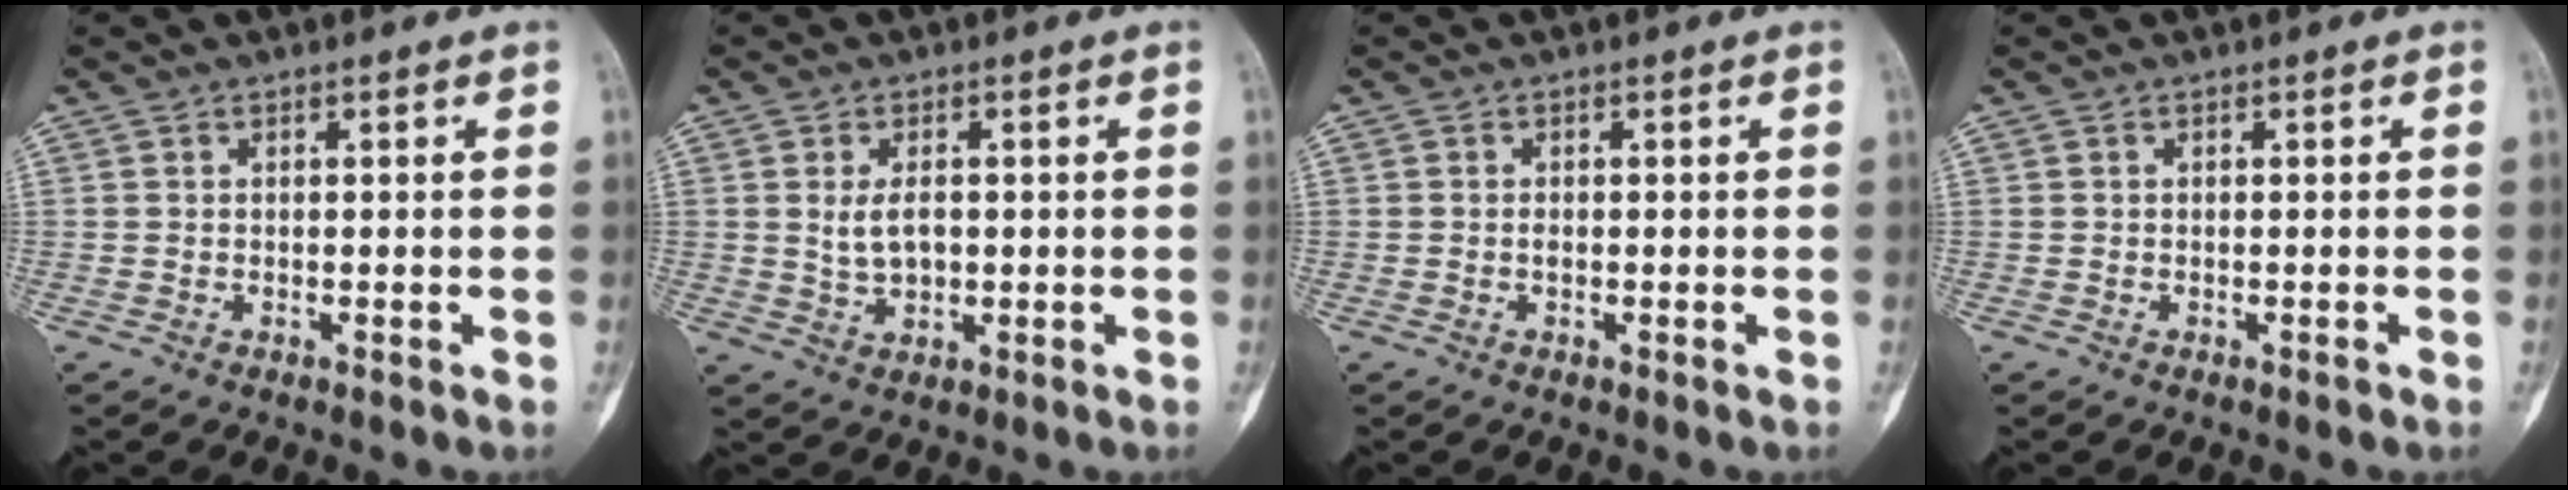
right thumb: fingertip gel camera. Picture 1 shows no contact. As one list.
[{"total": 4.3, "force": [0.4, 2.6, 3.4], "torque": [-0.054, -0.005, 0.014]}, {"total": 0.6, "force": [-0.1, 0.4, 0.4], "torque": [-0.005, 0.001, -0.004]}, {"total": 0.0}]